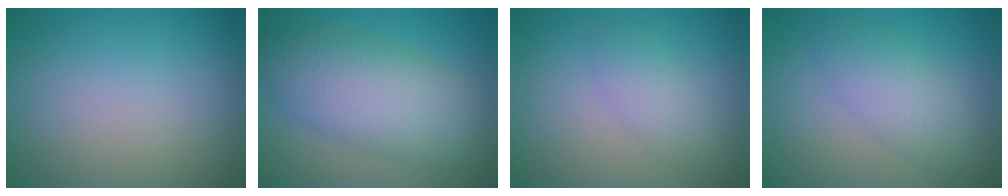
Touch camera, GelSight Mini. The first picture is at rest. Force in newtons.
{"total": 8.2, "press": 8.2, "slide": 0.2}
{"total": 2.3, "press": 2.3, "slide": 0.0}
{"total": 3.5, "press": 3.5, "slide": 0.1}